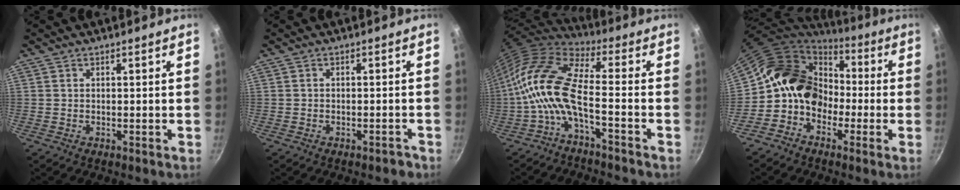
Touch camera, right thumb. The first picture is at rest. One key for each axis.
{"total": 1.5, "fx": -1.2, "fy": 0.7, "fz": 0.6, "tx": -0.001, "ty": 0.022, "tz": -0.004}
{"total": 14.4, "fx": -3.6, "fy": 5.5, "fz": 12.7, "tx": -0.267, "ty": 0.040, "tz": -0.082}
{"total": 14.0, "fx": -1.1, "fy": 11.7, "fz": 7.6, "tx": -0.087, "ty": 0.044, "tz": -0.037}